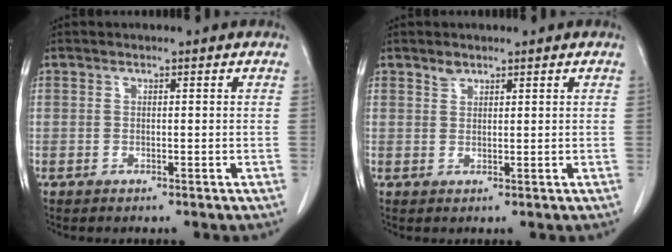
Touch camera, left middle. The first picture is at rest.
{"total": 1.2, "force": [1.0, 0.6, 0.3], "torque": [-0.004, -0.002, 0.018]}